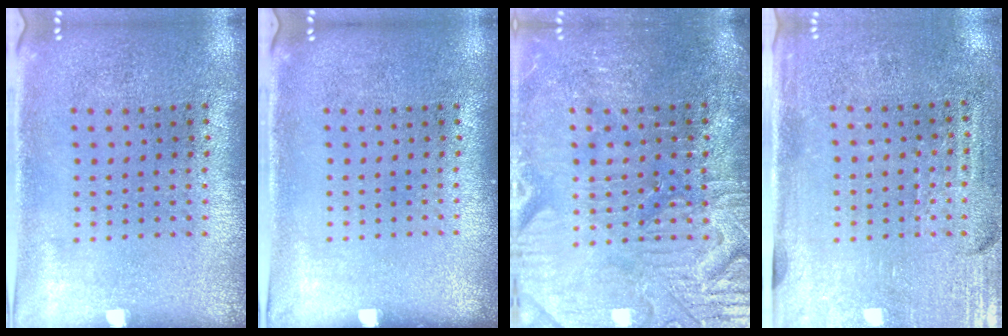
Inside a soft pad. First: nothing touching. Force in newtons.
{"total": 0.0}
{"total": 3.9, "press": 3.7, "slide": 1.2}
{"total": 3.4, "press": 3.1, "slide": 1.4}